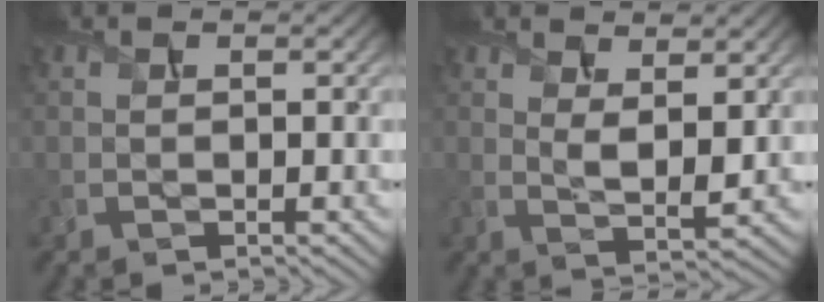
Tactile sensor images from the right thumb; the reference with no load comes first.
{"total": 3.8, "force": [2.0, 1.3, 3.0], "torque": [-0.068, -0.009, 0.040]}